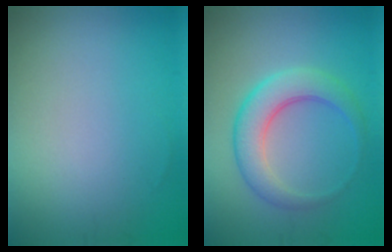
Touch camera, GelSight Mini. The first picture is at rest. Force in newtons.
{"total": 4.5, "press": 4.5, "slide": 0.1}